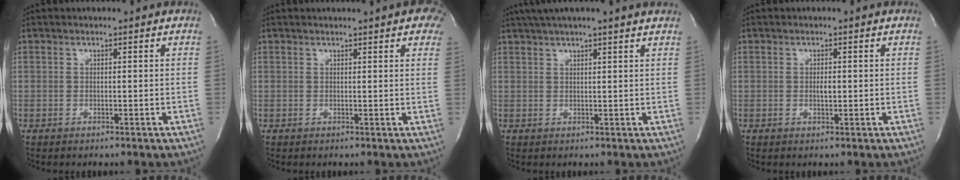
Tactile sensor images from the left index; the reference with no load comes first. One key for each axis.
{"total": 6.7, "fx": 4.6, "fy": 1.6, "fz": 4.6, "tx": -0.051, "ty": 0.001, "tz": 0.039}
{"total": 7.6, "fx": 6.2, "fy": -0.7, "fz": 4.4, "tx": -0.071, "ty": 0.028, "tz": 0.078}
{"total": 1.3, "fx": -0.1, "fy": 0.5, "fz": 1.2, "tx": -0.020, "ty": 0.000, "tz": 0.000}